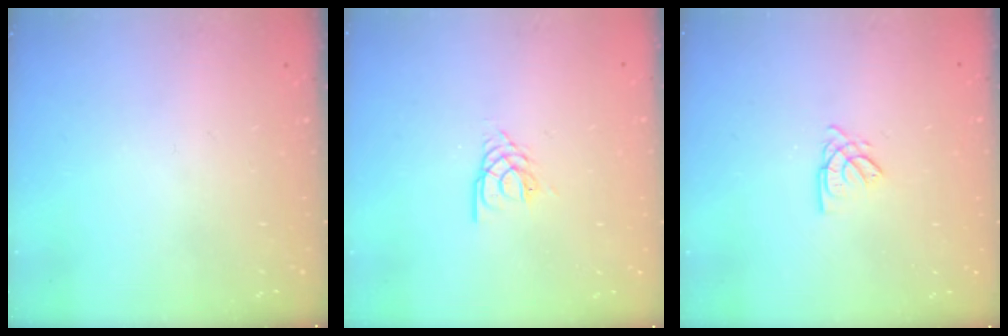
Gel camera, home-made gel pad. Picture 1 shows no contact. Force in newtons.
{"total": 2.5, "press": 2.4, "slide": 0.4}
{"total": 2.6, "press": 2.6, "slide": 0.1}